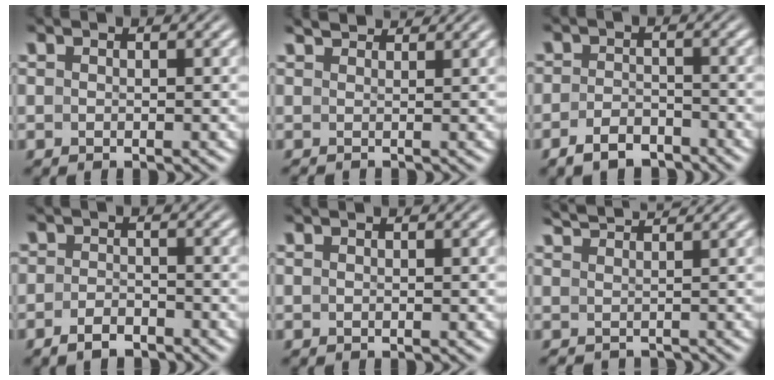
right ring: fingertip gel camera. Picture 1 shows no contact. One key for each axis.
{"total": 1.3, "fx": 1.3, "fy": -0.2, "fz": 0.1, "tx": 0.004, "ty": -0.008, "tz": 0.033}
{"total": 3.5, "fx": -3.2, "fy": 1.3, "fz": 0.5, "tx": 0.001, "ty": -0.007, "tz": -0.055}
{"total": 2.6, "fx": -2.4, "fy": 0.7, "fz": 0.2, "tx": 0.003, "ty": -0.005, "tz": -0.041}
{"total": 0.0}
{"total": 1.3, "fx": 1.1, "fy": 0.1, "fz": 0.7, "tx": -0.005, "ty": -0.008, "tz": 0.033}